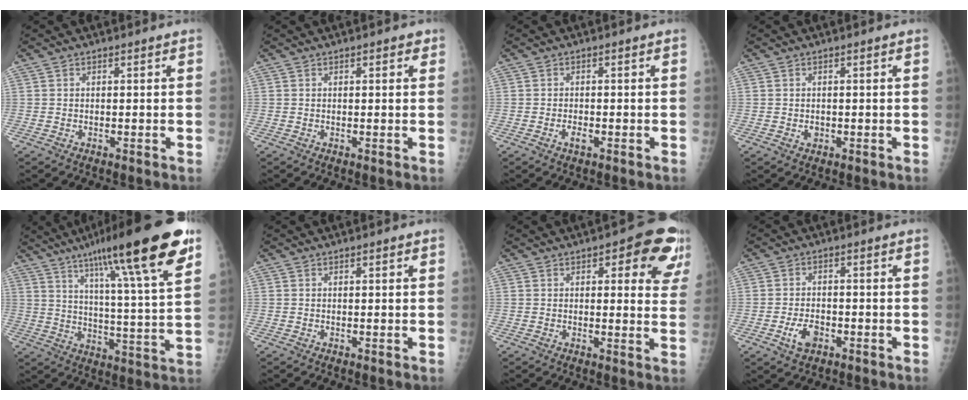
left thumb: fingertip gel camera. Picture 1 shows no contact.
{"total": 1.6, "force": [0.9, 0.7, 1.1], "torque": [-0.008, 0.000, 0.009]}
{"total": 1.6, "force": [-0.7, 0.7, 1.2], "torque": [-0.021, 0.001, -0.012]}
{"total": 1.2, "force": [-0.1, 0.9, 0.7], "torque": [-0.007, 0.000, 0.001]}
{"total": 24.6, "force": [15.1, 2.7, 19.2], "torque": [-0.281, -0.037, 0.226]}
{"total": 0.6, "force": [0.3, 0.2, 0.5], "torque": [-0.009, 0.000, 0.004]}
{"total": 11.8, "force": [5.8, 4.6, 9.2], "torque": [-0.064, -0.020, 0.058]}
{"total": 4.3, "force": [-1.9, 2.6, 2.9], "torque": [-0.048, 0.009, -0.031]}